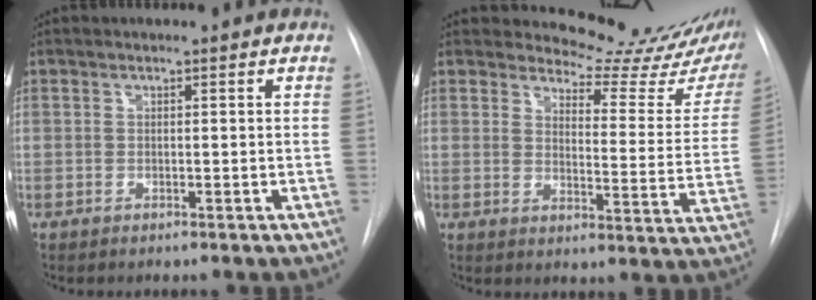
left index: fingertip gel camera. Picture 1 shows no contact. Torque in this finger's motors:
{"motor_torque": [1.02, -1.12, -0.02, -0.04]}